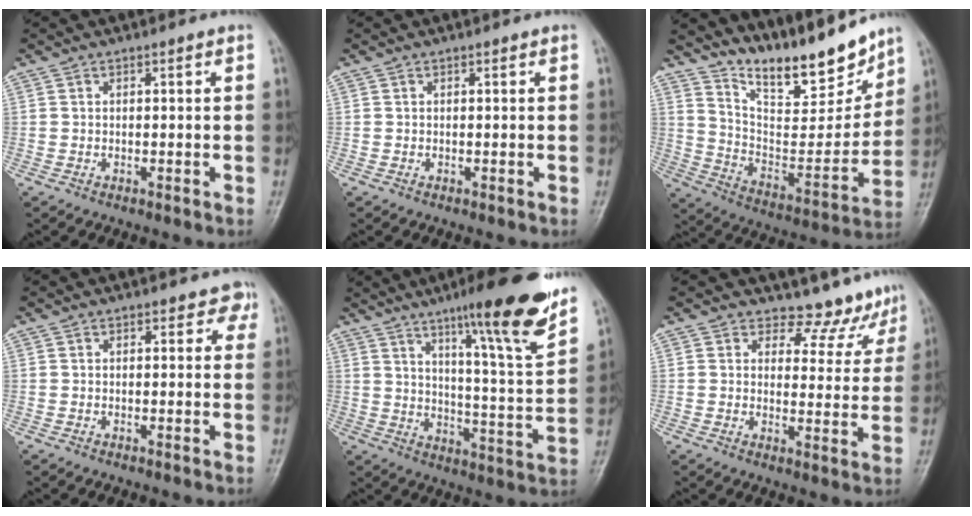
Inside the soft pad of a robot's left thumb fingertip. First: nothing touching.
{"total": 0.0}
{"total": 18.3, "force": [15.2, 4.9, 8.9], "torque": [-0.099, -0.100, 0.261]}
{"total": 2.2, "force": [1.4, 1.5, 0.7], "torque": [0.020, -0.004, 0.006]}
{"total": 22.6, "force": [14.9, 2.6, 16.8], "torque": [-0.222, -0.067, 0.226]}
{"total": 8.0, "force": [7.3, 3.3, -0.5], "torque": [0.042, -0.062, 0.079]}